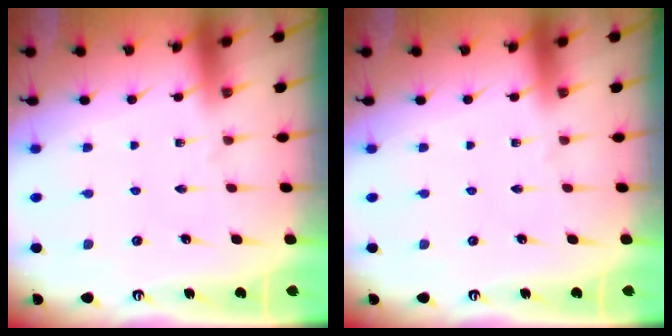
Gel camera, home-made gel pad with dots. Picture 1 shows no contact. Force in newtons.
{"total": 0.0}